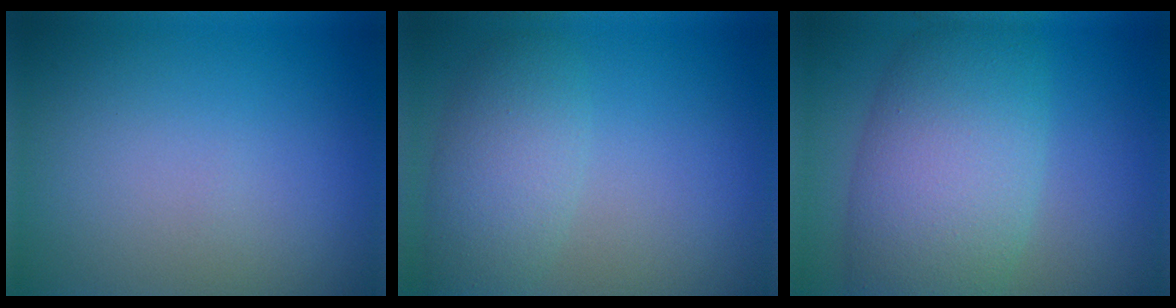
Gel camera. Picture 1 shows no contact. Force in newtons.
{"total": 4.0, "press": 4.0, "slide": 0.2}
{"total": 9.4, "press": 9.4, "slide": 0.3}